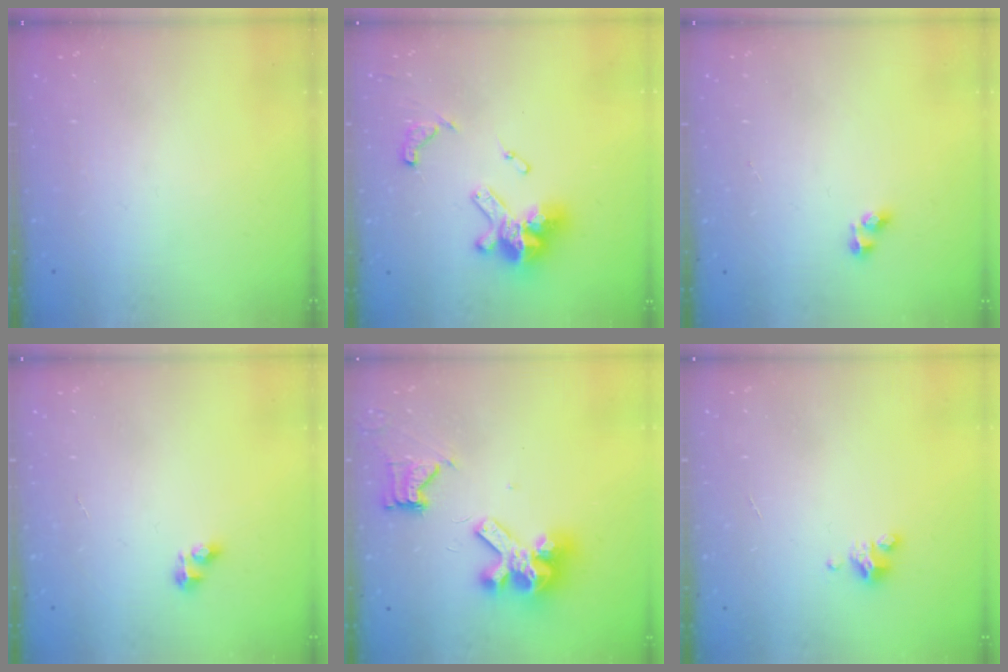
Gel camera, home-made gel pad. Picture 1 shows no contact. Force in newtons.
{"total": 14.3, "press": 14.2, "slide": 1.6}
{"total": 2.6, "press": 2.3, "slide": 1.1}
{"total": 3.7, "press": 3.7, "slide": 0.4}
{"total": 12.7, "press": 12.6, "slide": 1.9}
{"total": 2.9, "press": 2.9, "slide": 0.3}